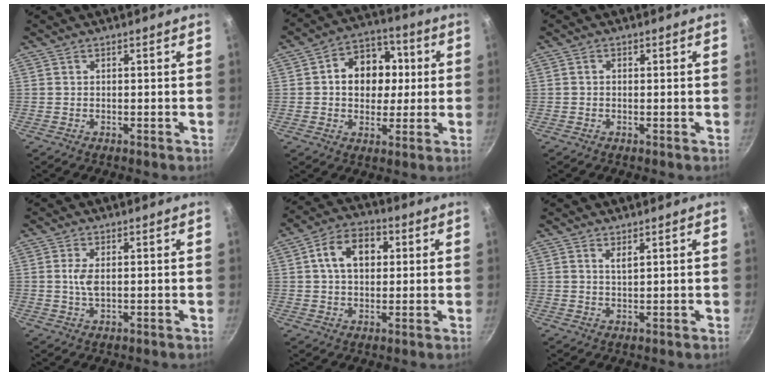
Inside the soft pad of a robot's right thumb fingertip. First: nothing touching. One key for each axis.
{"total": 12.6, "fx": 1.5, "fy": 10.0, "fz": 7.5, "tx": -0.066, "ty": 0.016, "tz": 0.011}
{"total": 0.7, "fx": 0.0, "fy": 0.6, "fz": 0.4, "tx": -0.007, "ty": 0.005, "tz": 0.000}
{"total": 3.0, "fx": 0.4, "fy": 1.4, "fz": 2.6, "tx": -0.054, "ty": 0.000, "tz": 0.008}
{"total": 10.2, "fx": 2.3, "fy": 7.1, "fz": 7.0, "tx": -0.088, "ty": 0.015, "tz": 0.026}
{"total": 1.5, "fx": 1.0, "fy": 0.3, "fz": 1.1, "tx": -0.020, "ty": -0.005, "tz": 0.018}